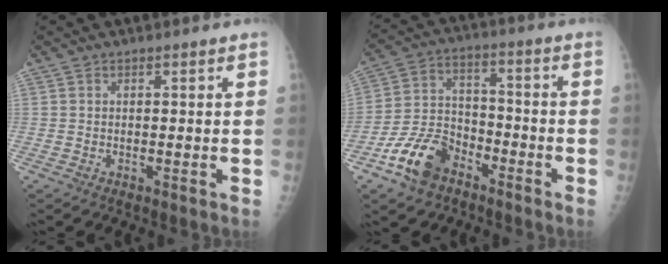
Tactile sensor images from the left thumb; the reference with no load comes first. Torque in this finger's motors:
{"motor_torque": [0.91, 1.09, 0.10, 0.03, 0.31]}